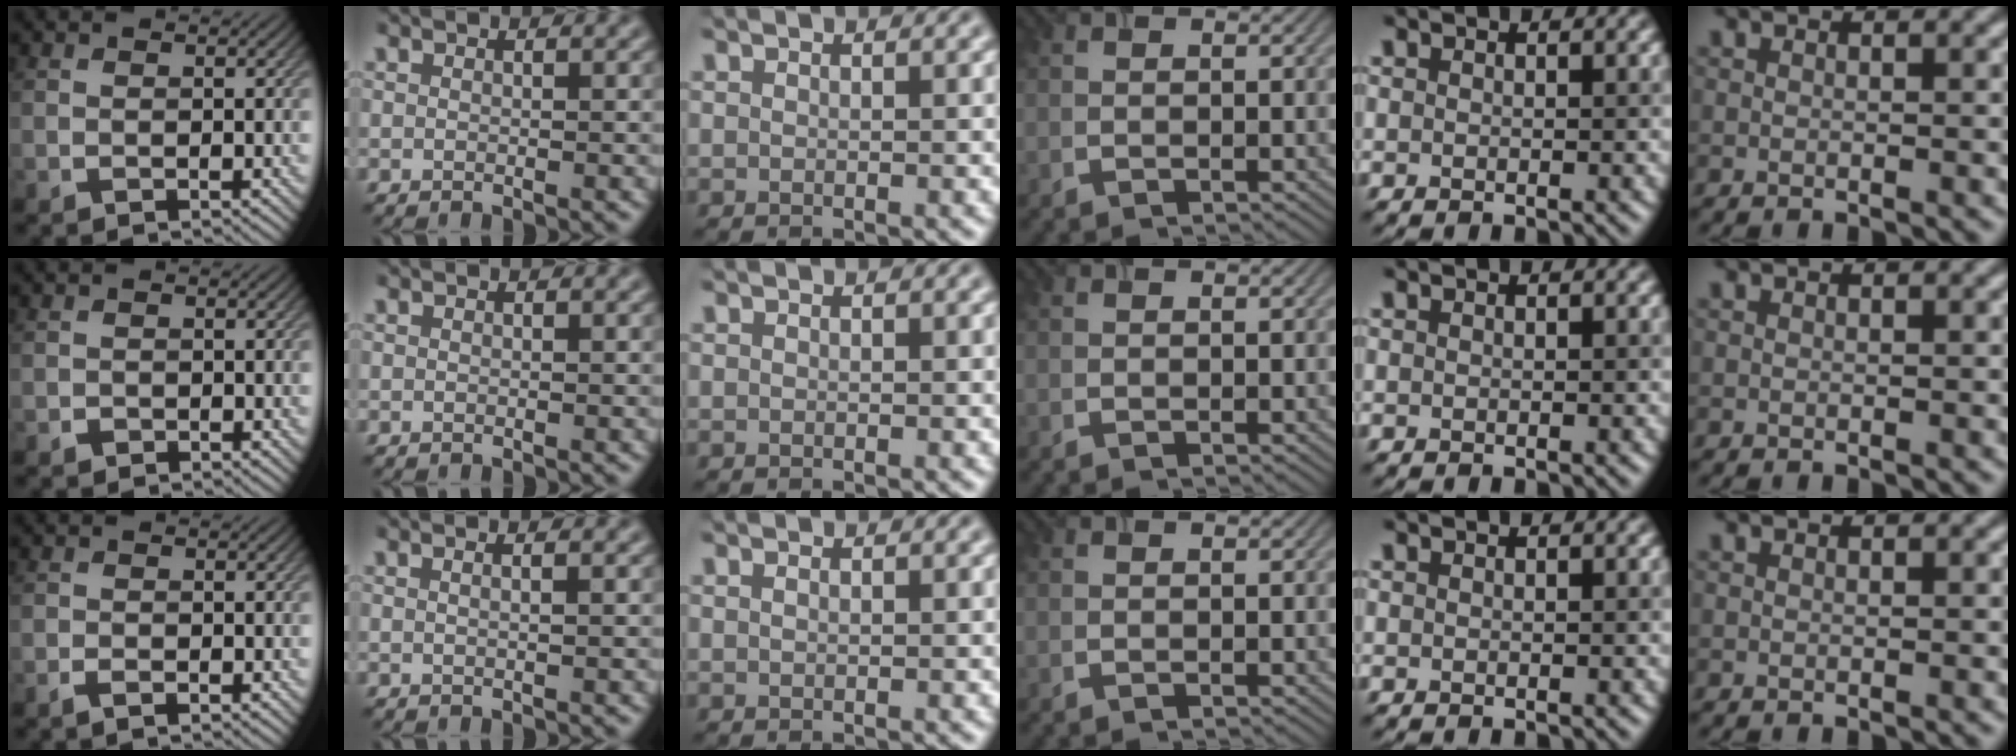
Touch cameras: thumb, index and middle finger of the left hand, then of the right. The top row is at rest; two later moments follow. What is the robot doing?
{"motion": "lift_and_place", "object": "timer"}